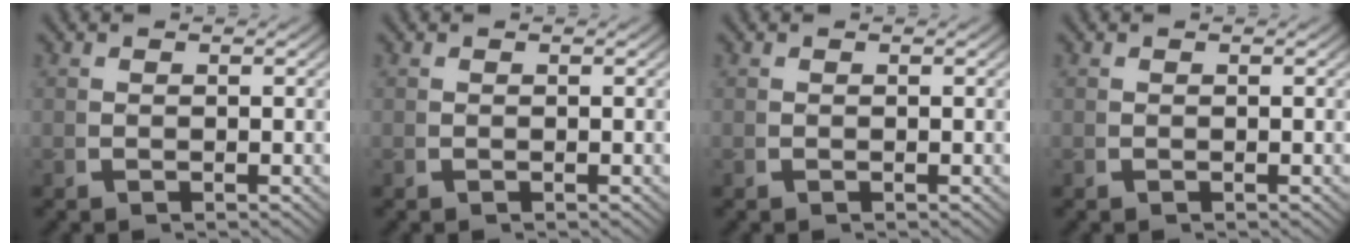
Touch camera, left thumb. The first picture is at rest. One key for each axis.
{"total": 0.0}
{"total": 0.0}
{"total": 0.0}